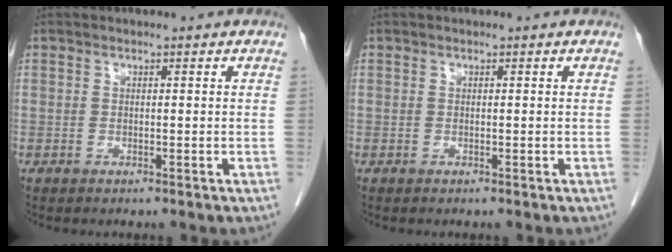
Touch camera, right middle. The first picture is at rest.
{"total": 0.0}